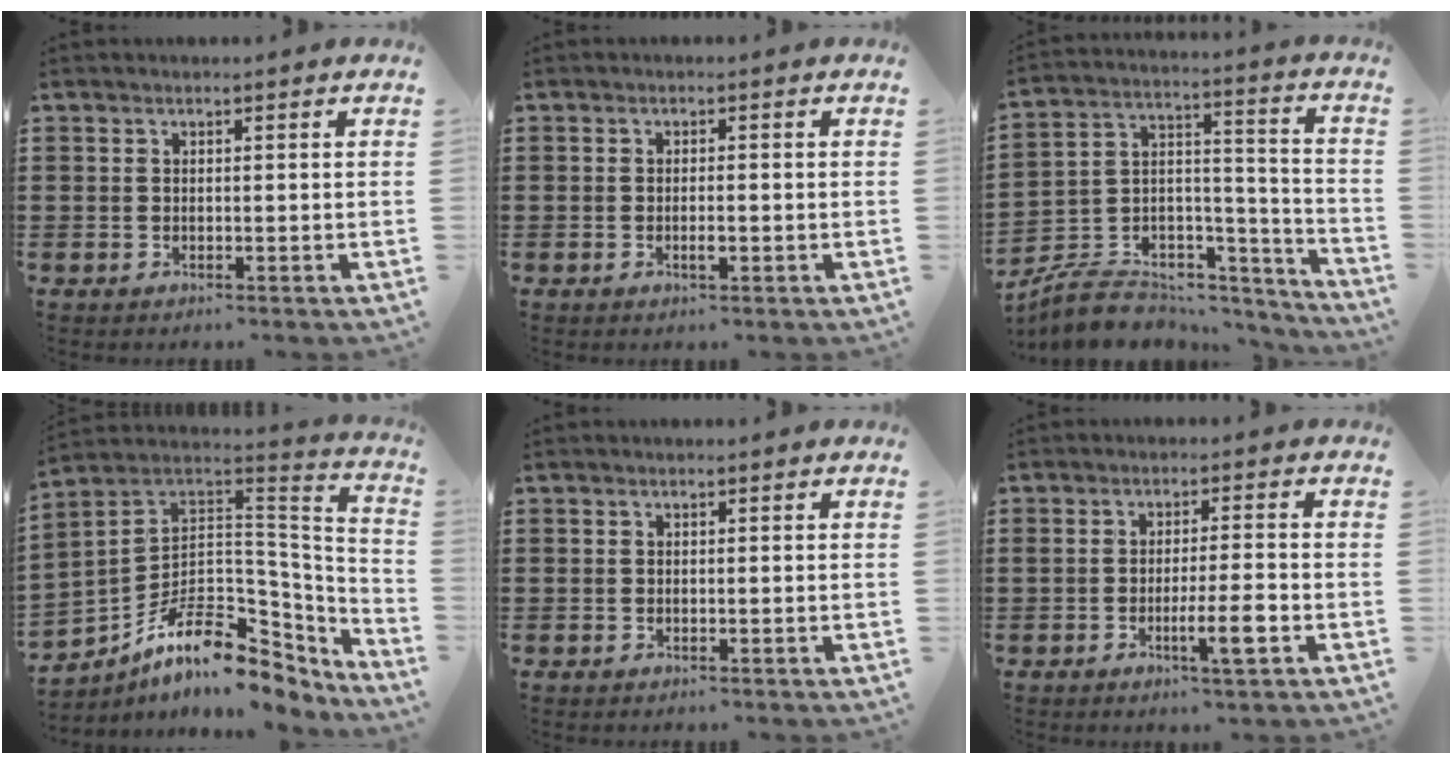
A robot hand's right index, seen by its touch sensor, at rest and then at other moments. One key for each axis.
{"total": 1.6, "fx": -0.5, "fy": 0.4, "fz": 1.5, "tx": -0.035, "ty": -0.005, "tz": -0.011}
{"total": 6.2, "fx": -4.9, "fy": 3.6, "fz": 1.3, "tx": -0.034, "ty": -0.001, "tz": -0.090}
{"total": 12.5, "fx": -6.5, "fy": 7.0, "fz": 8.0, "tx": -0.150, "ty": 0.003, "tz": -0.112}
{"total": 0.0}
{"total": 5.9, "fx": -2.2, "fy": 0.6, "fz": 5.4, "tx": -0.093, "ty": -0.009, "tz": -0.039}